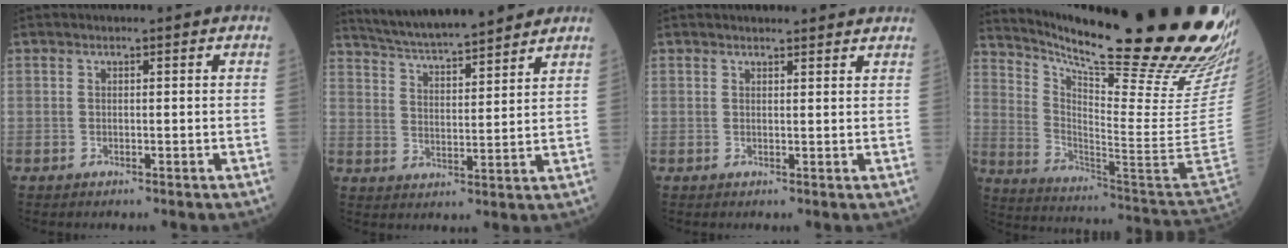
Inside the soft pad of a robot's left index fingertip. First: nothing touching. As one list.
[{"total": 15.2, "force": [13.7, 1.5, 6.4], "torque": [-0.112, 0.018, 0.217]}, {"total": 6.1, "force": [5.8, 0.9, 1.6], "torque": [-0.015, 0.017, 0.058]}, {"total": 33.4, "force": [25.4, -0.1, 21.6], "torque": [-0.274, -0.090, 0.365]}]